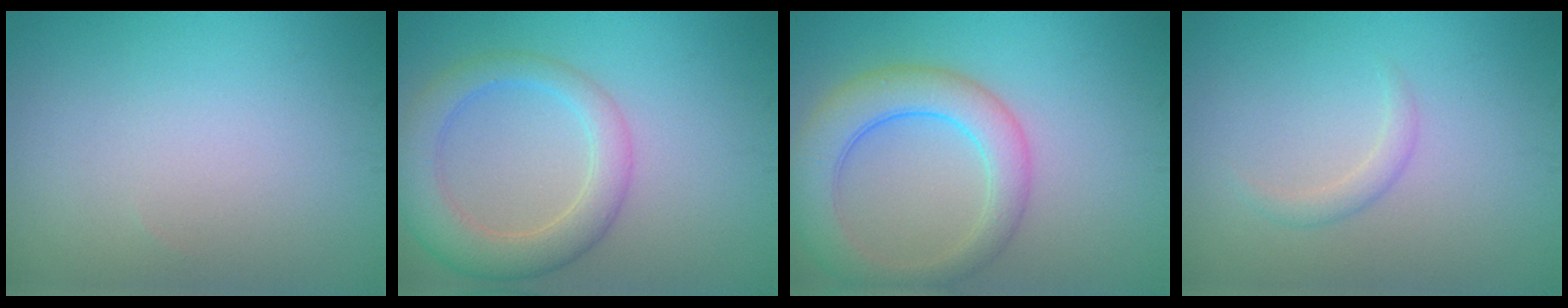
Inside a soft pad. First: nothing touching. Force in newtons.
{"total": 4.9, "press": 4.9, "slide": 0.5}
{"total": 5.5, "press": 5.5, "slide": 0.1}
{"total": 1.2, "press": 1.2, "slide": 0.1}